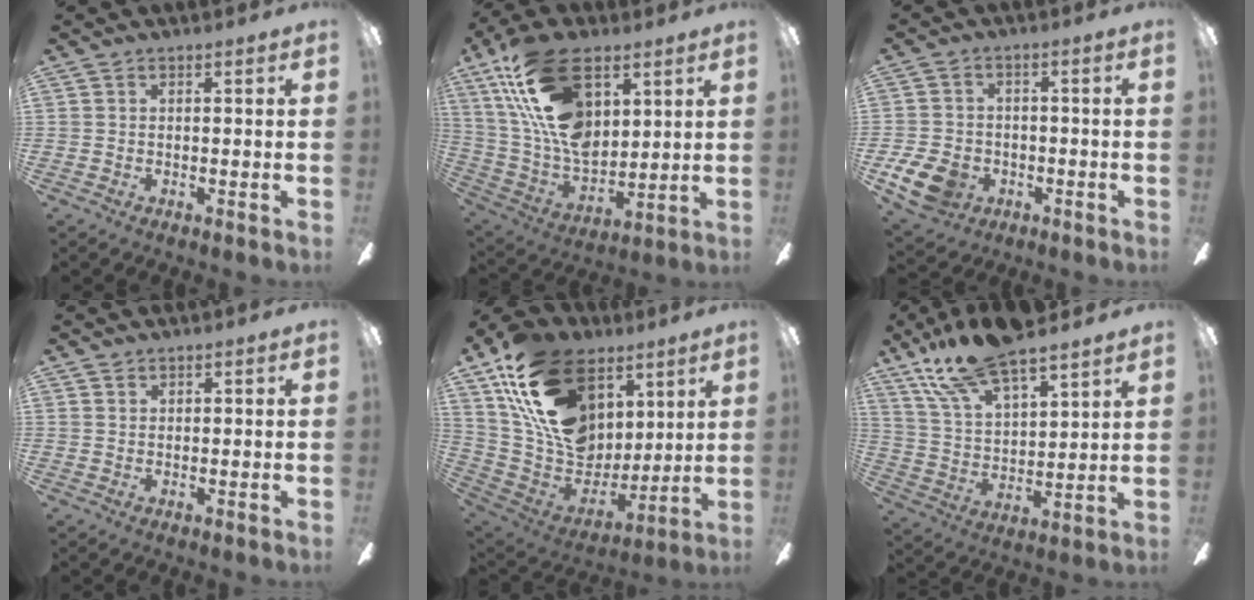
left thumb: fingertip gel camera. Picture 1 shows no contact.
{"total": 23.9, "force": [10.4, 13.1, 17.1], "torque": [-0.370, -0.038, 0.182]}
{"total": 7.9, "force": [-3.6, 5.7, 4.0], "torque": [-0.108, 0.014, -0.068]}
{"total": 1.0, "force": [0.8, 0.5, 0.0], "torque": [0.000, 0.000, 0.016]}
{"total": 24.2, "force": [11.0, 16.7, 13.7], "torque": [-0.250, -0.038, 0.213]}
{"total": 17.1, "force": [13.9, 5.0, 8.6], "torque": [-0.179, -0.073, 0.248]}